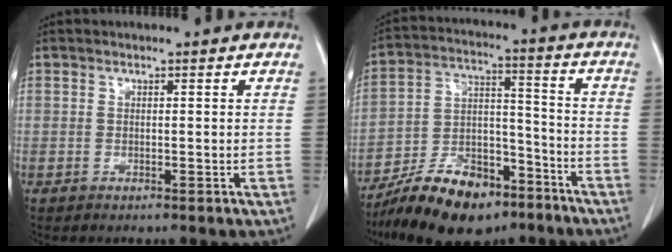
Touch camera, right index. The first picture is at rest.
{"total": 15.7, "force": [-11.5, 6.4, 8.6], "torque": [-0.146, 0.023, -0.192]}